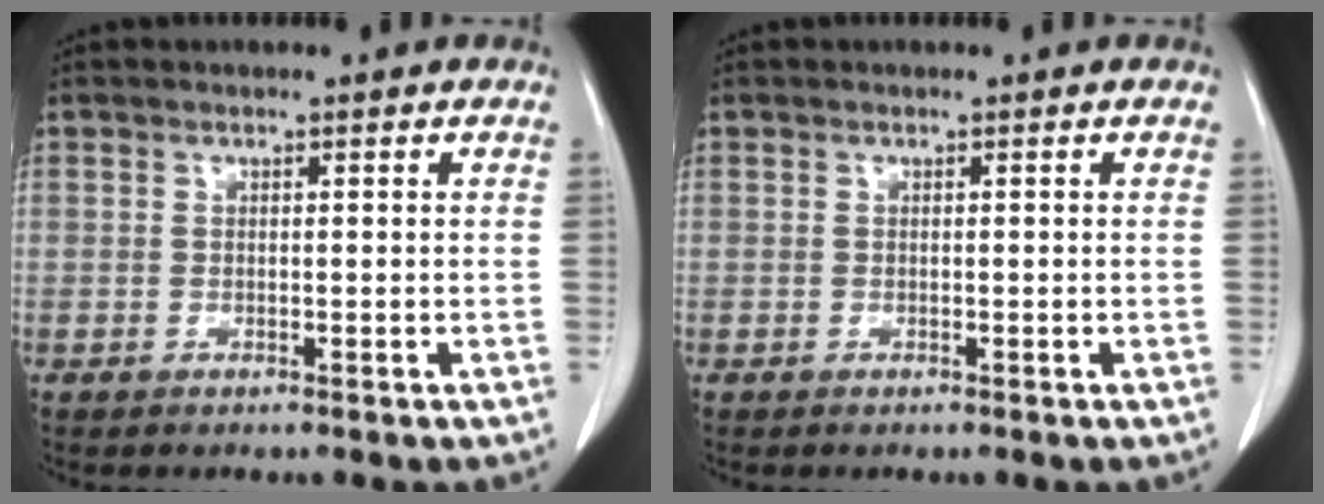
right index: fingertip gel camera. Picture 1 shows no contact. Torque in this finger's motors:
{"motor_torque": [0.00, 0.00, 0.00, 0.00]}